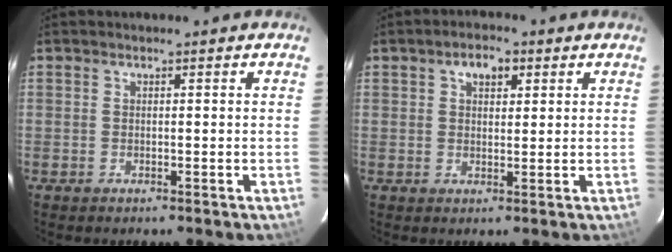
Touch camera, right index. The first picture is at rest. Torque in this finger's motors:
{"motor_torque": [0.09, 0.10, 0.05, 0.05]}